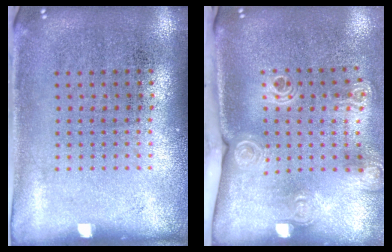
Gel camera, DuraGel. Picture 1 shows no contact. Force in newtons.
{"total": 2.0, "press": 1.5, "slide": 1.4}